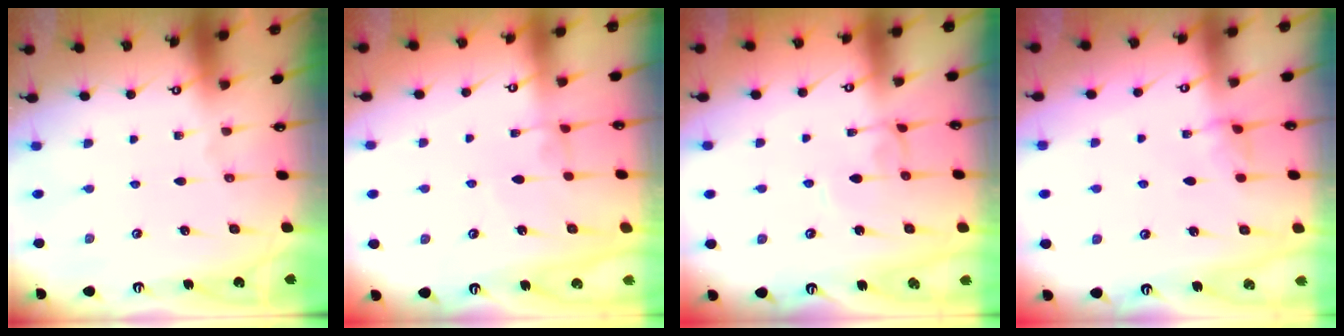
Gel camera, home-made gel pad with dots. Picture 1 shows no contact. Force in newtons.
{"total": 1.7, "press": 1.7, "slide": 0.3}
{"total": 1.9, "press": 1.9, "slide": 0.2}
{"total": 2.8, "press": 2.8, "slide": 0.4}